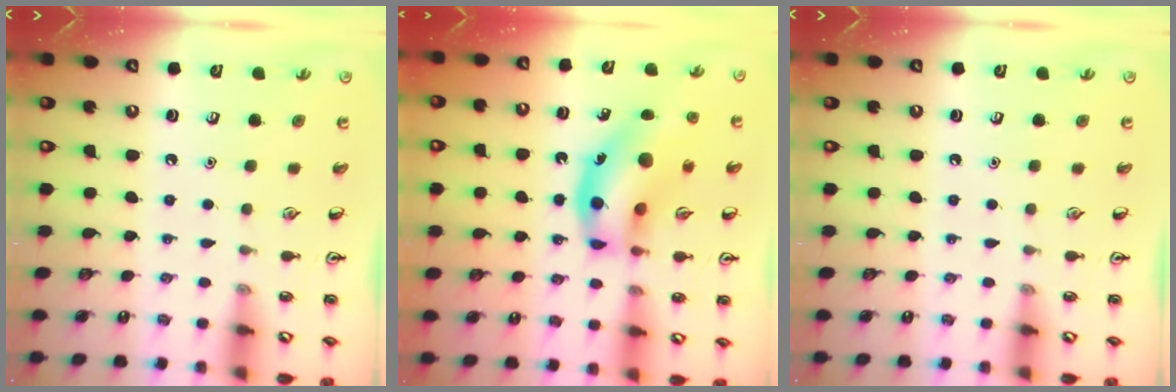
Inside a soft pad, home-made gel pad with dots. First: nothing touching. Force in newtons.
{"total": 17.4, "press": 17.1, "slide": 3.0}
{"total": 0.0}